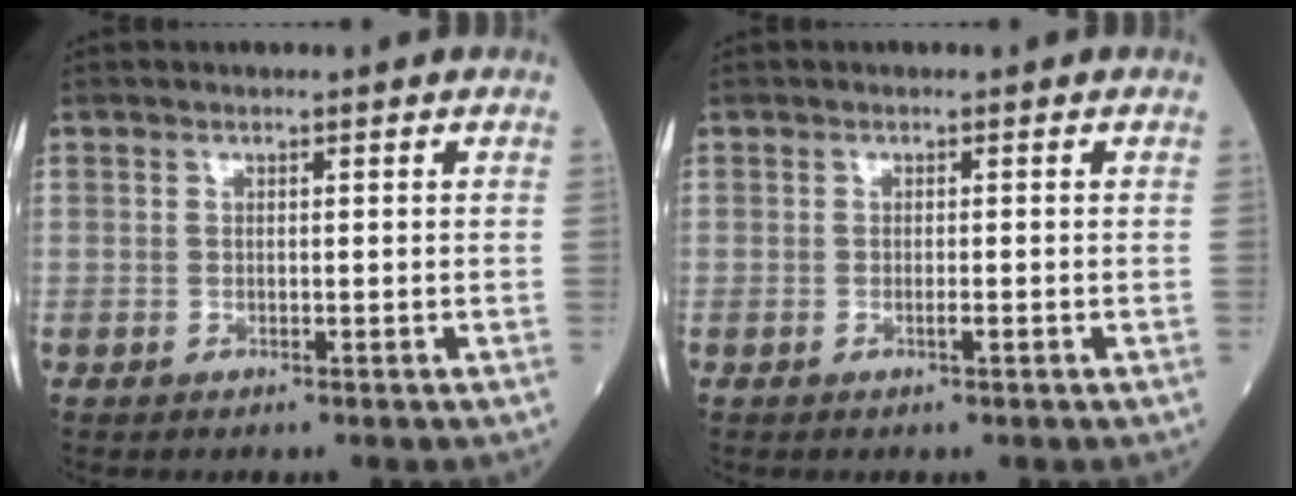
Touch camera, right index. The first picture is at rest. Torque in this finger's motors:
{"motor_torque": [0.36, 0.04, 0.19, 0.05]}